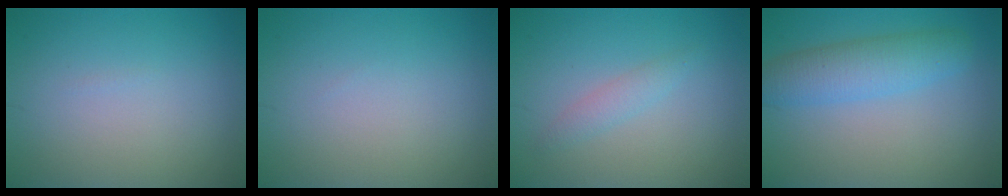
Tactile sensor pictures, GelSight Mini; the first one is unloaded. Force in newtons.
{"total": 0.0}
{"total": 1.3, "press": 1.3, "slide": 0.0}
{"total": 4.1, "press": 4.1, "slide": 0.2}